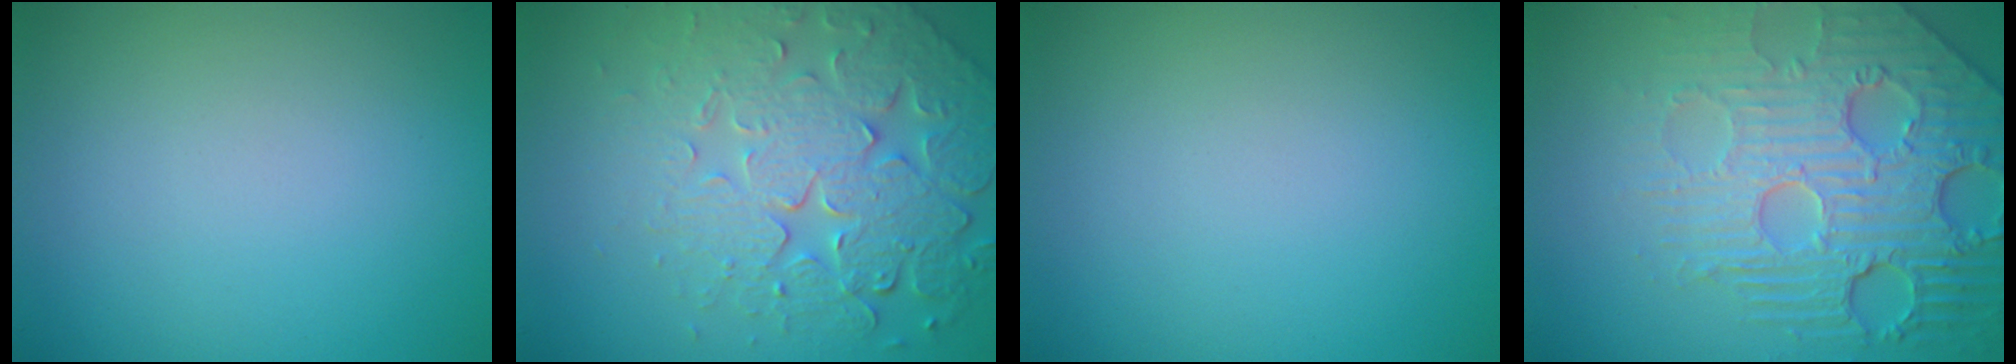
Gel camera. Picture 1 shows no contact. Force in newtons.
{"total": 8.0, "press": 5.7, "slide": 5.5}
{"total": 0.0}
{"total": 8.5, "press": 6.0, "slide": 6.1}